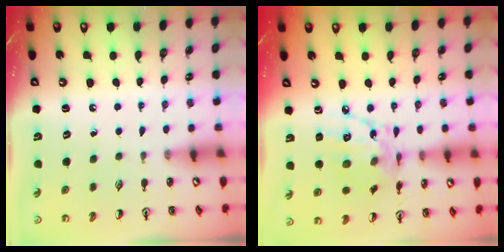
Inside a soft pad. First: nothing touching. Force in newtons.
{"total": 13.8, "press": 13.8, "slide": 0.8}